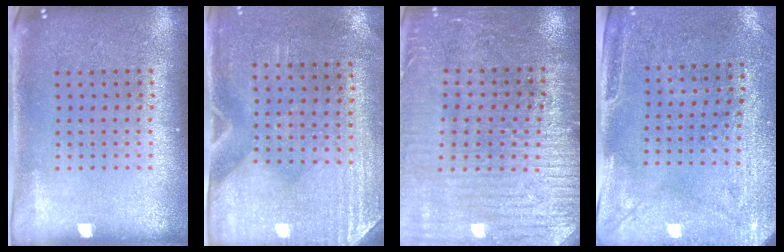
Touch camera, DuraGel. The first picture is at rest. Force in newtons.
{"total": 2.9, "press": 2.5, "slide": 1.4}
{"total": 3.1, "press": 3.1, "slide": 0.6}
{"total": 3.0, "press": 2.4, "slide": 1.8}